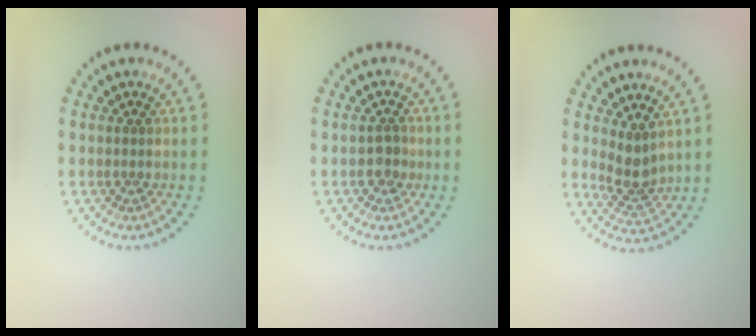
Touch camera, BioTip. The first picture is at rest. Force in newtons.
{"total": 1.4, "press": 1.4, "slide": 0.4}
{"total": 2.6, "press": 2.0, "slide": 1.7}